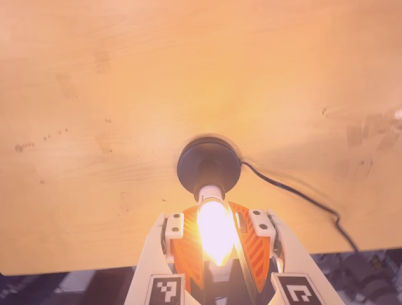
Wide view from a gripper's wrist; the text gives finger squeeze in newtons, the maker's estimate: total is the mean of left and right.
{"total": 15.4, "left": 14.9, "right": 15.9}